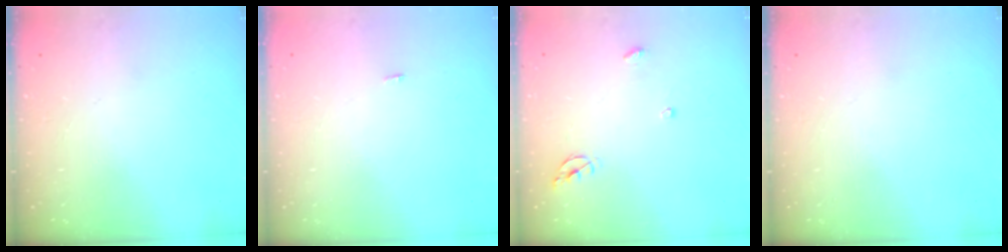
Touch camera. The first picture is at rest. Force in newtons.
{"total": 6.1, "press": 1.7, "slide": 5.9}
{"total": 5.5, "press": 5.5, "slide": 0.6}
{"total": 0.0}